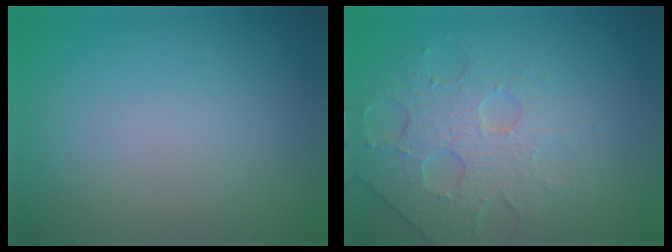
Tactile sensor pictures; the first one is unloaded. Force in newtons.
{"total": 3.8, "press": 3.6, "slide": 1.2}